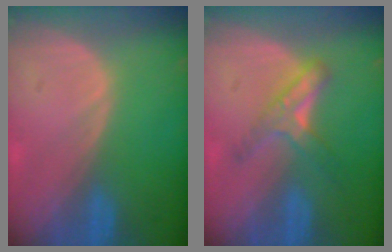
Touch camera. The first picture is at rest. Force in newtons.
{"total": 5.1, "press": 4.9, "slide": 1.6}